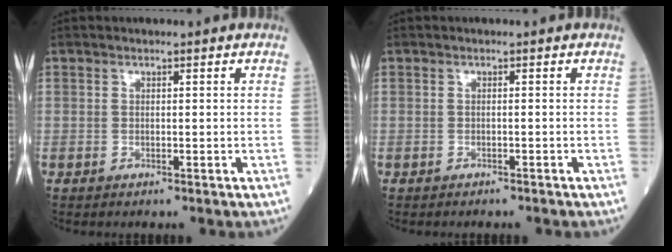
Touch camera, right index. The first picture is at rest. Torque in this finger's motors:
{"motor_torque": [0.03, 0.02, -0.03, -0.01]}